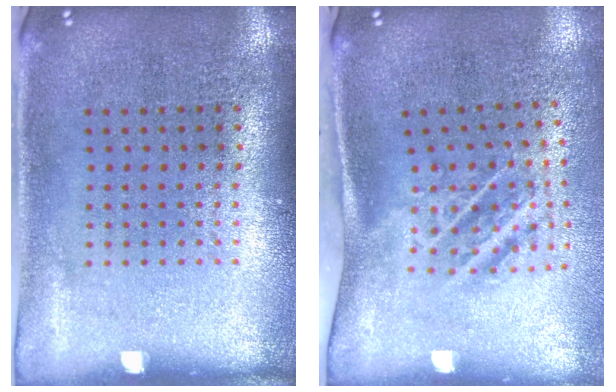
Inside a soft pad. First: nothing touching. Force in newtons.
{"total": 2.0, "press": 1.2, "slide": 1.6}